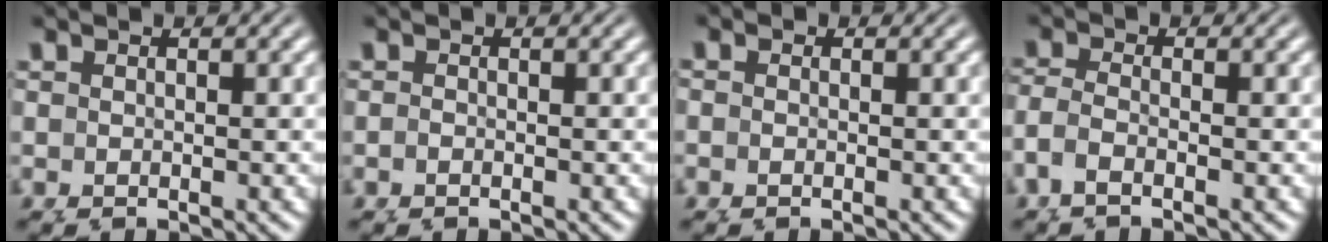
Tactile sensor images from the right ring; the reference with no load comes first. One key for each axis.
{"total": 0.0}
{"total": 0.6, "fx": 0.0, "fy": 0.3, "fz": 0.5, "tx": -0.009, "ty": 0.001, "tz": -0.003}
{"total": 3.0, "fx": -1.0, "fy": 2.1, "fz": 1.8, "tx": -0.058, "ty": -0.015, "tz": -0.012}